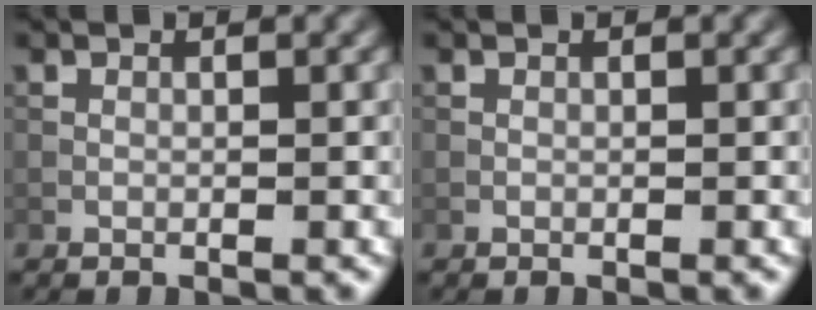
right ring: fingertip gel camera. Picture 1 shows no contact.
{"total": 0.0}